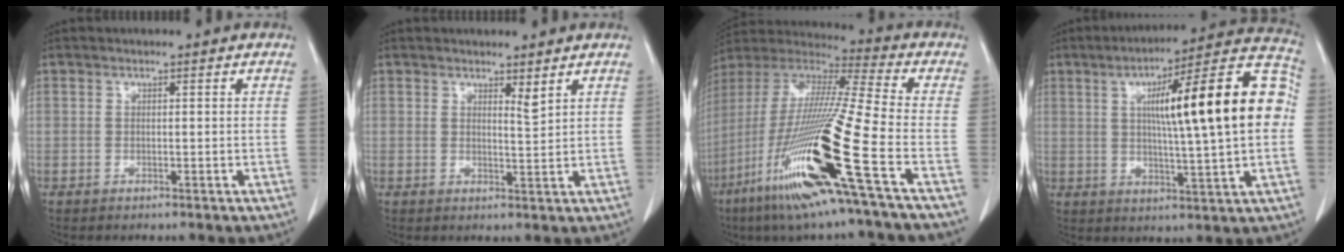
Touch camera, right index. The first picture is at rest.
{"total": 1.7, "force": [1.3, 0.0, 1.0], "torque": [-0.014, -0.011, 0.024]}
{"total": 23.8, "force": [-9.6, -0.6, 21.8], "torque": [-0.445, -0.049, -0.188]}
{"total": 20.1, "force": [2.5, 1.6, 19.9], "torque": [-0.284, 0.032, 0.026]}